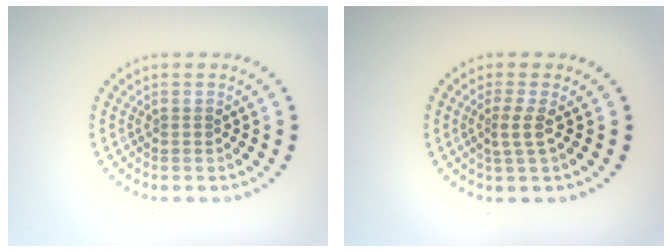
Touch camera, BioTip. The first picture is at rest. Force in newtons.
{"total": 1.8, "press": 1.2, "slide": 1.3}